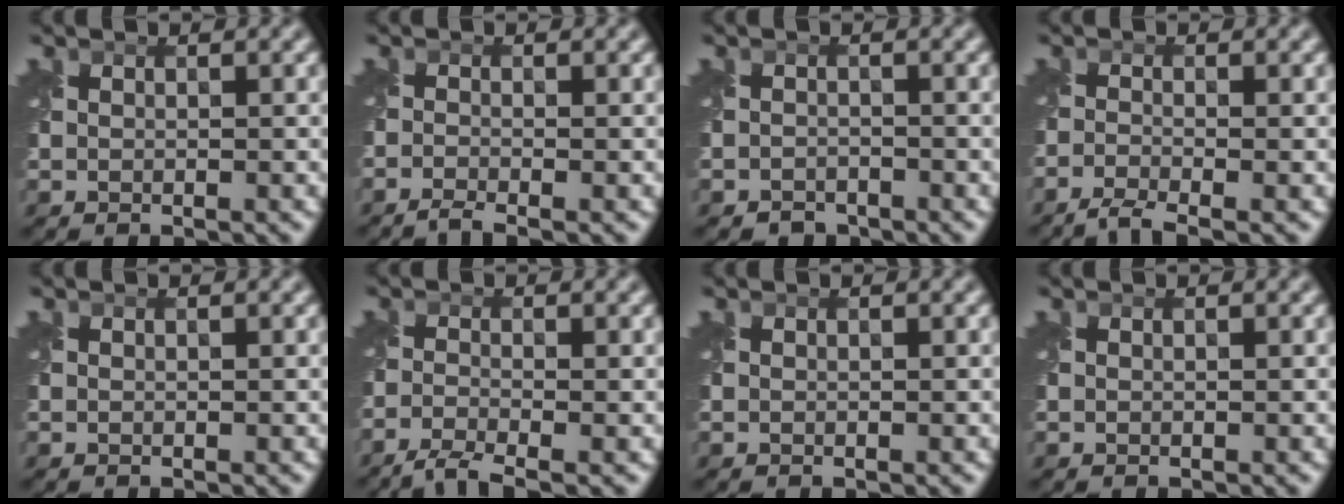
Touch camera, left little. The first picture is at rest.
{"total": 1.6, "force": [-1.3, 0.1, 0.9], "torque": [-0.015, -0.009, -0.038]}
{"total": 1.4, "force": [-1.2, 0.7, 0.0], "torque": [0.002, -0.003, -0.026]}
{"total": 2.5, "force": [-2.0, 0.3, 1.4], "torque": [-0.028, -0.010, -0.055]}
{"total": 0.0}
{"total": 3.0, "force": [-2.5, 0.4, 1.7], "torque": [-0.035, -0.010, -0.065]}
{"total": 0.0}
{"total": 0.0}